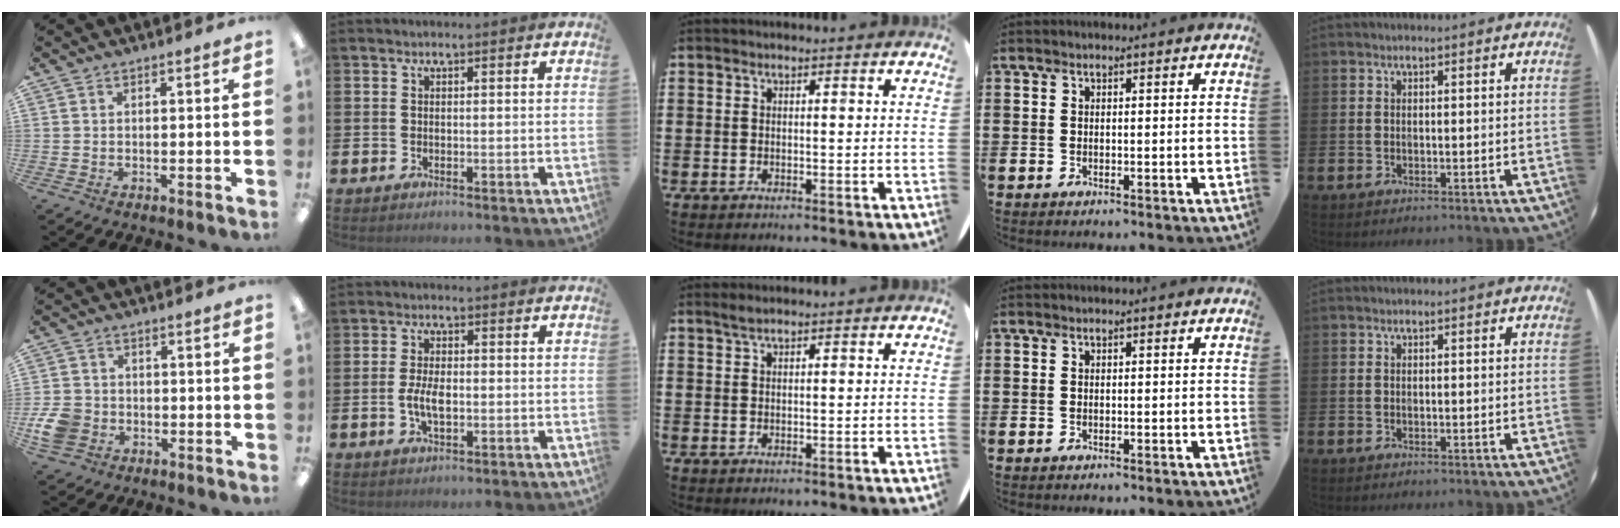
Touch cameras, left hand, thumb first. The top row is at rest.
{"thumb": {"total": 7.1, "force": [-2.0, 5.9, 3.3], "torque": [-0.073, 0.014, -0.035]}, "index": {"total": 3.8, "force": [-0.5, 1.7, 3.4], "torque": [-0.060, -0.003, -0.015]}, "middle": {"total": 1.0, "force": [0.9, 0.1, 0.5], "torque": [-0.010, 0.003, 0.015]}}